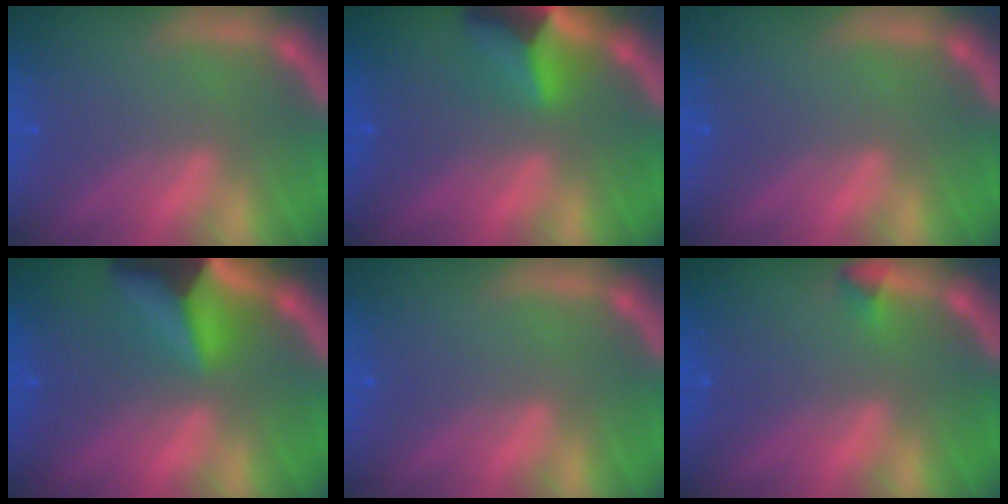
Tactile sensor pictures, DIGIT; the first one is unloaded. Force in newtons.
{"total": 5.9}
{"total": 0.0}
{"total": 9.6}
{"total": 0.0}
{"total": 0.9}